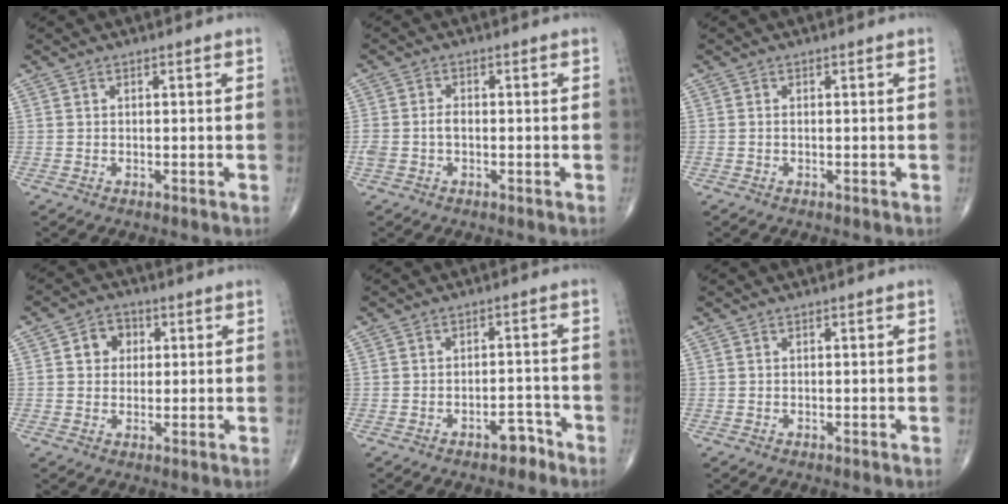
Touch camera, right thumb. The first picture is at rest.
{"total": 3.1, "force": [-0.6, 2.0, 2.4], "torque": [-0.060, 0.013, -0.011]}
{"total": 0.0}
{"total": 5.1, "force": [1.2, 4.3, 2.4], "torque": [-0.009, 0.005, 0.013]}
{"total": 3.5, "force": [-2.5, 1.7, 1.7], "torque": [-0.013, 0.024, -0.036]}
{"total": 0.0}